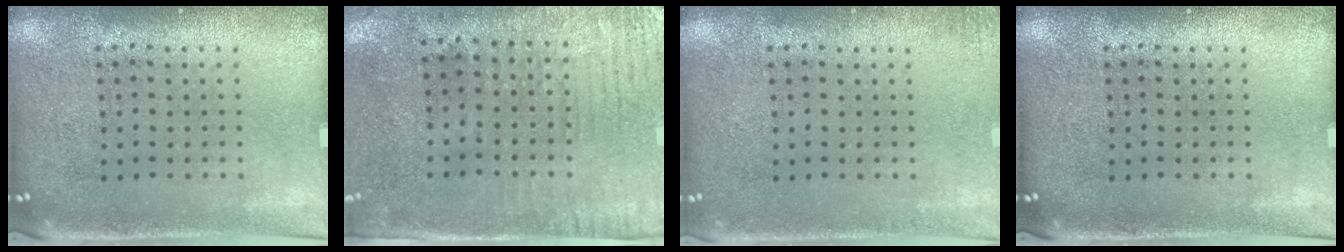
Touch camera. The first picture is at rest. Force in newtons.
{"total": 2.9, "press": 2.4, "slide": 1.7}
{"total": 1.2, "press": 1.2, "slide": 0.2}
{"total": 0.0}